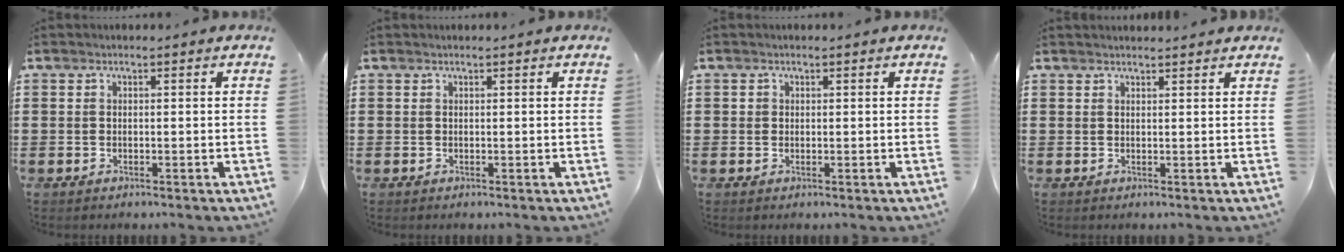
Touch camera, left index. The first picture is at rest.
{"total": 0.0}
{"total": 0.8, "force": [0.3, 0.7, 0.2], "torque": [-0.005, 0.004, 0.006]}
{"total": 1.1, "force": [1.1, -0.1, 0.2], "torque": [-0.006, -0.002, 0.022]}